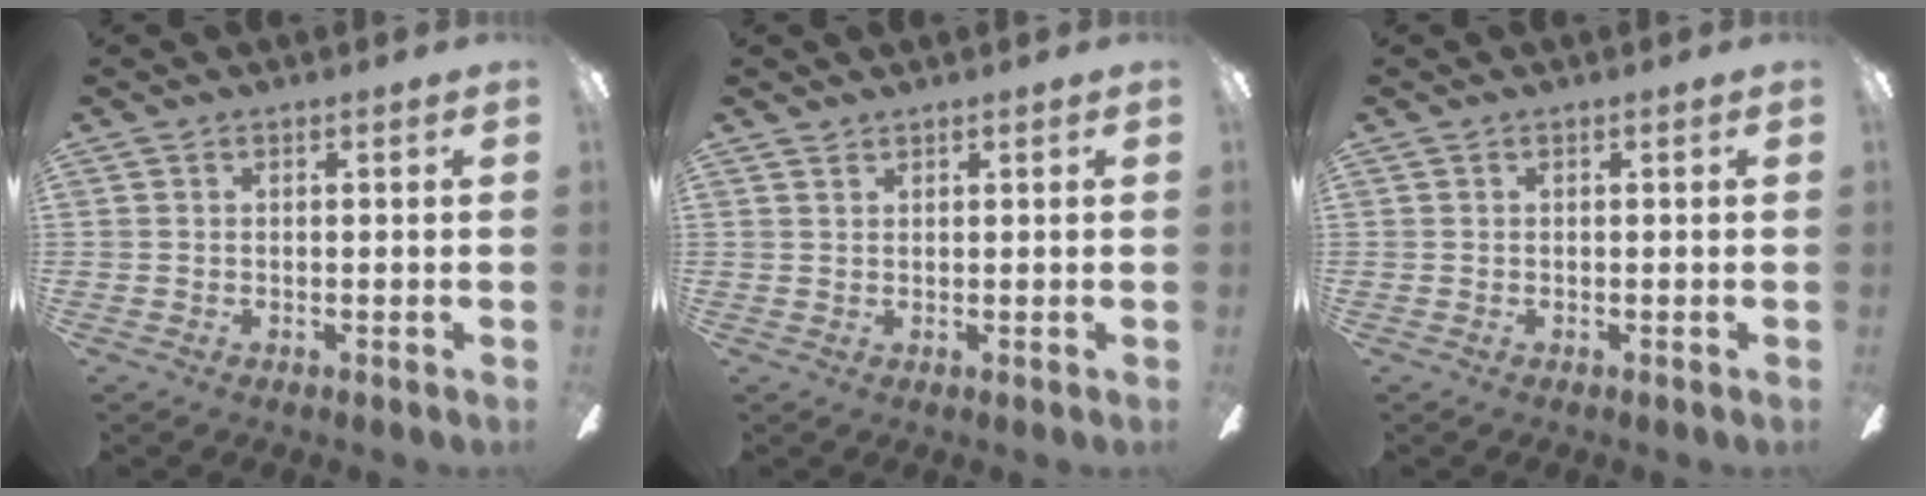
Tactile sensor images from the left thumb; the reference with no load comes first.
{"total": 1.1, "force": [1.0, 0.4, 0.1], "torque": [-0.004, 0.000, 0.020]}
{"total": 0.0}